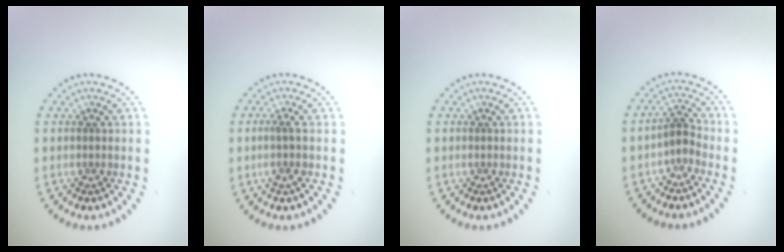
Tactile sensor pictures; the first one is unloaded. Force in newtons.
{"total": 1.5, "press": 1.1, "slide": 0.9}
{"total": 0.0}
{"total": 1.6, "press": 1.1, "slide": 1.2}